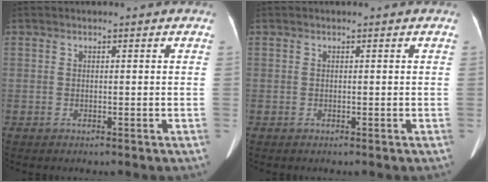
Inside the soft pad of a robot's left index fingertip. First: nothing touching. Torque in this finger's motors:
{"motor_torque": [0.01, 0.02, 0.01, 0.00]}